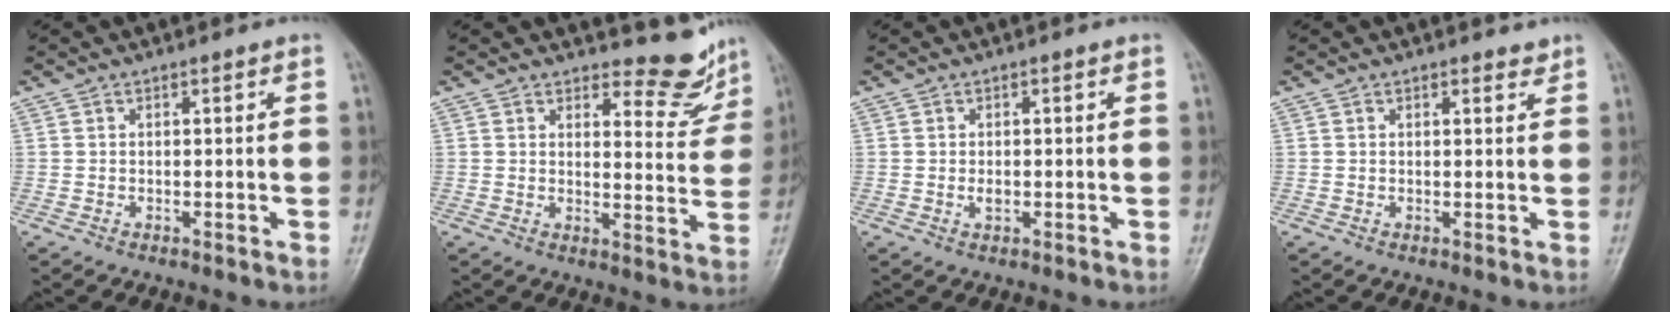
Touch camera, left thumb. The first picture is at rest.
{"total": 7.9, "force": [7.3, 2.6, 1.6], "torque": [0.007, -0.072, 0.084]}
{"total": 1.4, "force": [-0.3, 0.9, 1.0], "torque": [-0.015, 0.000, -0.005]}
{"total": 1.4, "force": [1.1, 0.6, 0.5], "torque": [0.000, -0.008, 0.012]}